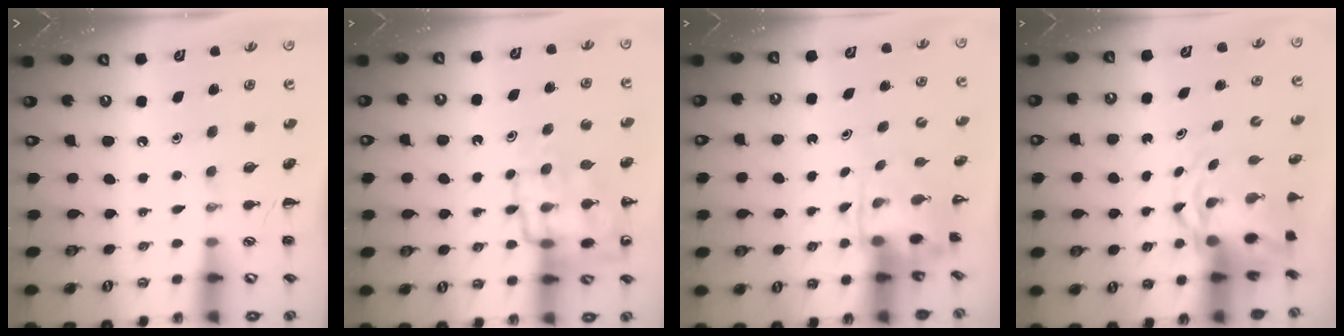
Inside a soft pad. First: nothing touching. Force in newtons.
{"total": 15.6, "press": 15.5, "slide": 2.2}
{"total": 3.4, "press": 3.3, "slide": 0.6}
{"total": 5.2, "press": 5.0, "slide": 1.7}